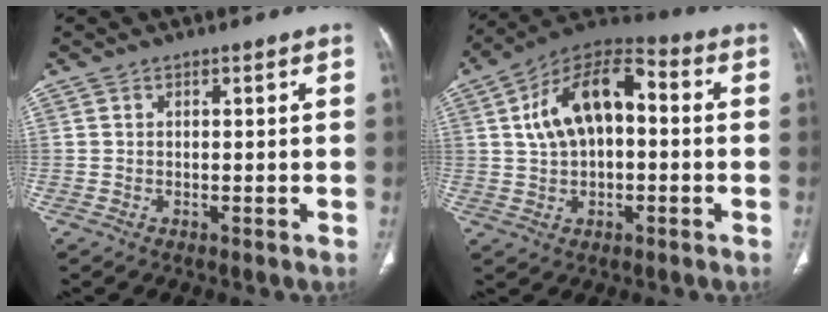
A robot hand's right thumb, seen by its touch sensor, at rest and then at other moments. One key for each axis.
{"total": 15.0, "fx": 1.8, "fy": 8.6, "fz": 12.1, "tx": -0.196, "ty": 0.037, "tz": 0.021}